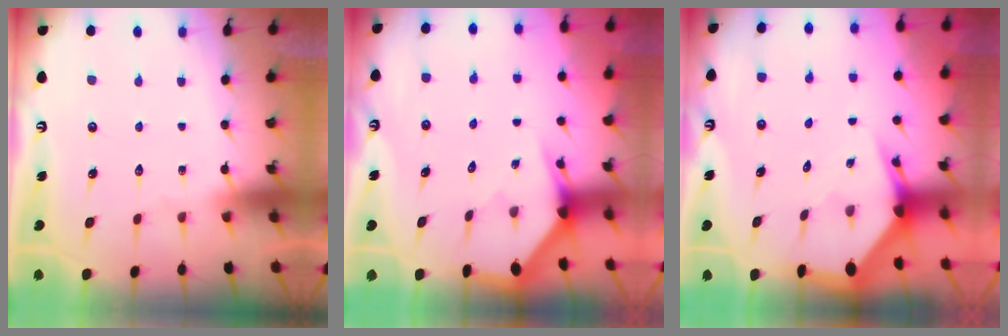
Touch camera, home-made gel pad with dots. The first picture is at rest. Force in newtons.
{"total": 3.2, "press": 3.2, "slide": 0.1}
{"total": 3.7, "press": 3.6, "slide": 0.3}